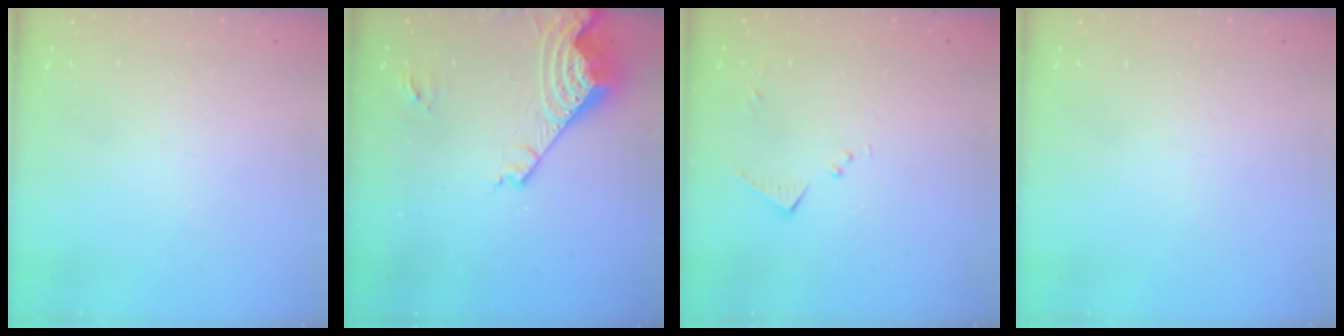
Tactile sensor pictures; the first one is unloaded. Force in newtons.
{"total": 14.5, "press": 14.4, "slide": 1.6}
{"total": 6.2, "press": 6.1, "slide": 0.7}
{"total": 0.0}